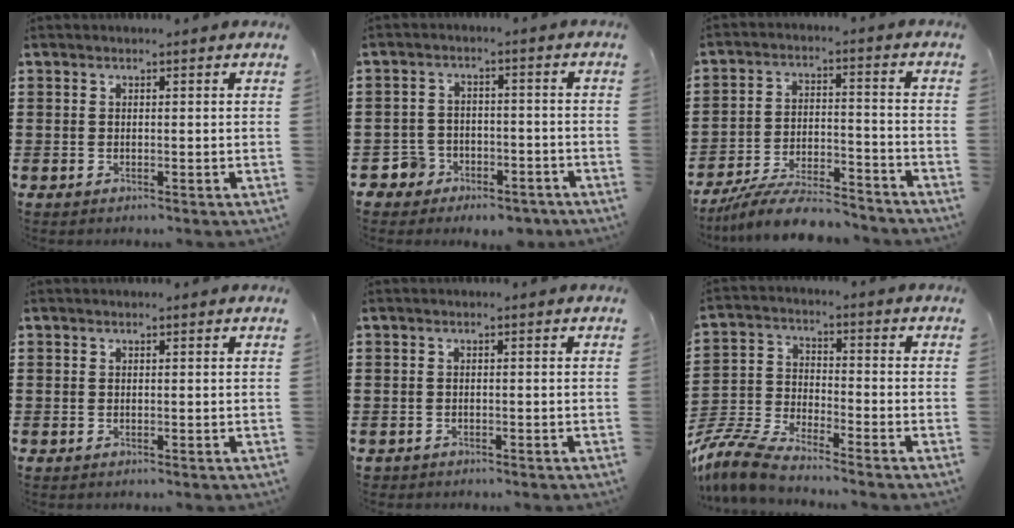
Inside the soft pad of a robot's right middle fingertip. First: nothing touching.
{"total": 3.9, "force": [-3.2, 2.2, 0.4], "torque": [-0.029, 0.003, -0.073]}
{"total": 8.9, "force": [-8.2, 1.0, 3.4], "torque": [-0.066, 0.013, -0.160]}
{"total": 0.0}
{"total": 0.8, "force": [-0.7, 0.2, -0.2], "torque": [0.001, 0.002, -0.017]}
{"total": 8.0, "force": [-7.5, 0.9, 2.5], "torque": [-0.070, 0.004, -0.153]}